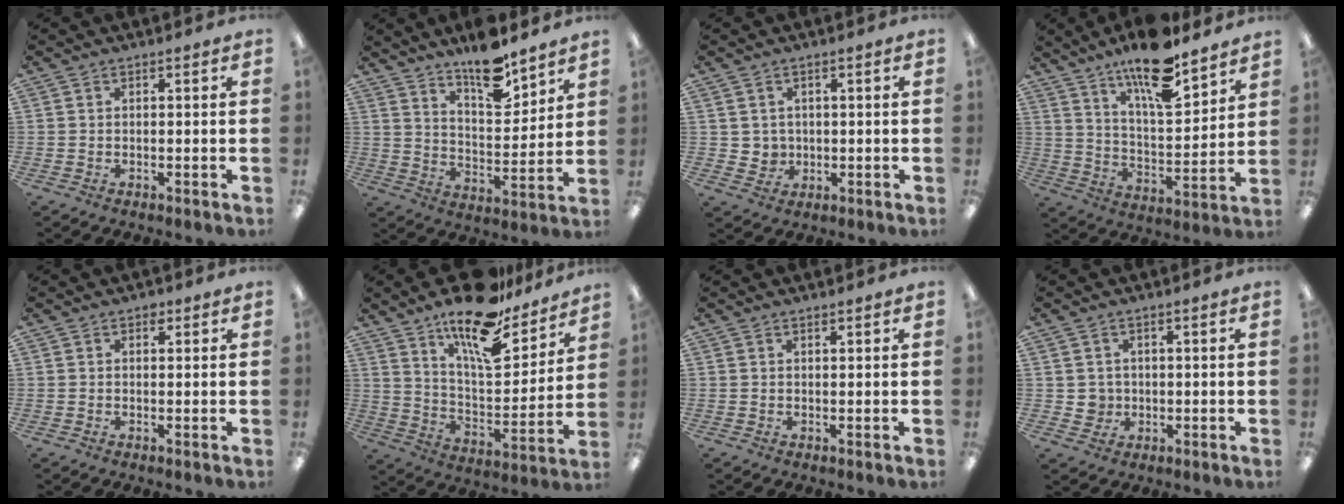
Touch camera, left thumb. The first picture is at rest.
{"total": 12.6, "force": [10.4, 4.2, 5.7], "torque": [-0.086, -0.071, 0.184]}
{"total": 3.3, "force": [1.1, 3.1, 0.0], "torque": [-0.003, 0.000, 0.019]}
{"total": 16.0, "force": [12.4, 4.3, 9.1], "torque": [-0.154, -0.077, 0.207]}
{"total": 1.2, "force": [0.7, 0.8, 0.5], "torque": [-0.004, 0.000, 0.011]}
{"total": 18.2, "force": [13.8, 6.5, 9.9], "torque": [-0.169, -0.091, 0.237]}
{"total": 0.6, "force": [0.5, 0.0, 0.2], "torque": [-0.004, 0.000, 0.010]}
{"total": 2.8, "force": [0.4, 2.7, 0.3], "torque": [-0.003, 0.000, 0.006]}